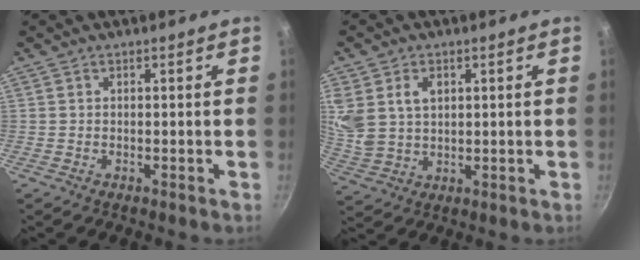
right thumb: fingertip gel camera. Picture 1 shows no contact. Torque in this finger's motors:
{"motor_torque": [0.52, 2.39, 1.06, 0.77, 0.11]}